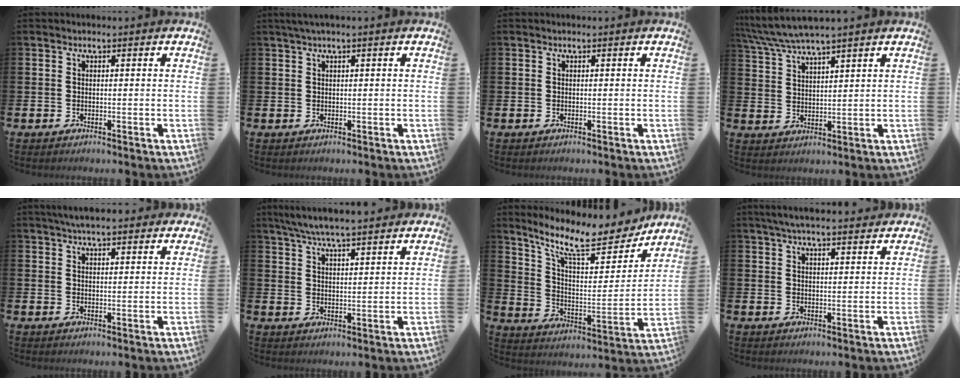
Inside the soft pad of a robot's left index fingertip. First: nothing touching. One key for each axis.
{"total": 1.1, "fx": 0.7, "fy": -0.1, "fz": 0.9, "tx": -0.018, "ty": 0.003, "tz": 0.011}
{"total": 0.0}
{"total": 5.2, "fx": 4.9, "fy": 0.1, "fz": 1.8, "tx": -0.057, "ty": -0.017, "tz": 0.088}
{"total": 4.3, "fx": 4.0, "fy": 0.8, "fz": 1.4, "tx": -0.029, "ty": -0.010, "tz": 0.071}
{"total": 6.4, "fx": 6.1, "fy": 0.4, "fz": 1.9, "tx": -0.054, "ty": -0.023, "tz": 0.111}
{"total": 11.7, "fx": 9.9, "fy": 3.0, "fz": 5.5, "tx": -0.135, "ty": -0.059, "tz": 0.169}
{"total": 4.7, "fx": 4.4, "fy": 0.6, "fz": 1.7, "tx": -0.042, "ty": -0.011, "tz": 0.080}